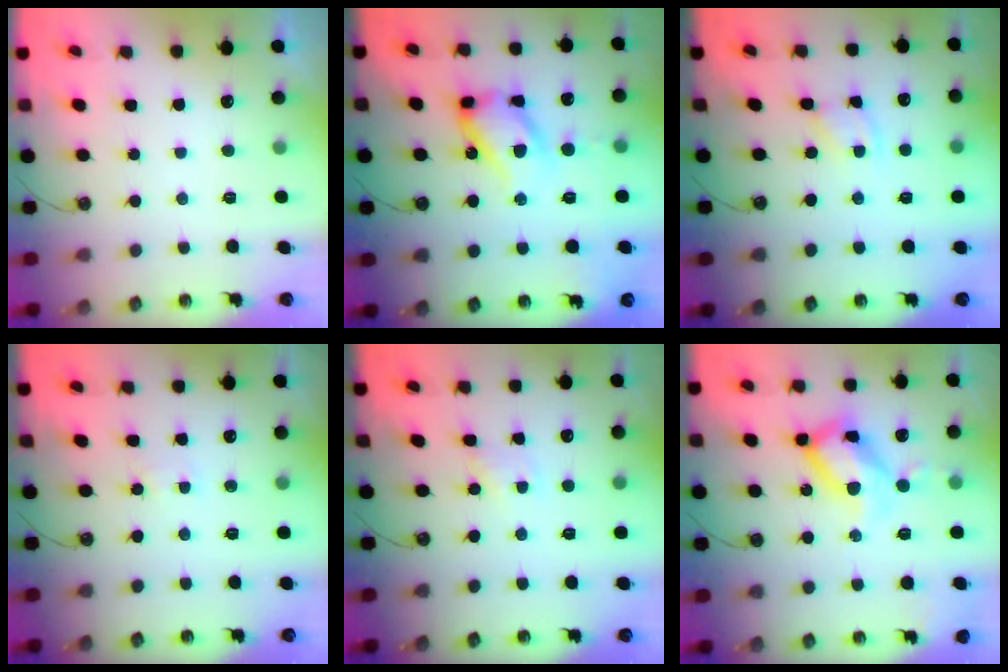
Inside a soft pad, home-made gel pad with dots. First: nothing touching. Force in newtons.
{"total": 17.2, "press": 17.2, "slide": 1.4}
{"total": 2.1, "press": 2.1, "slide": 0.3}
{"total": 2.8, "press": 2.7, "slide": 0.4}
{"total": 2.2, "press": 2.2, "slide": 0.3}
{"total": 20.3, "press": 20.2, "slide": 1.9}